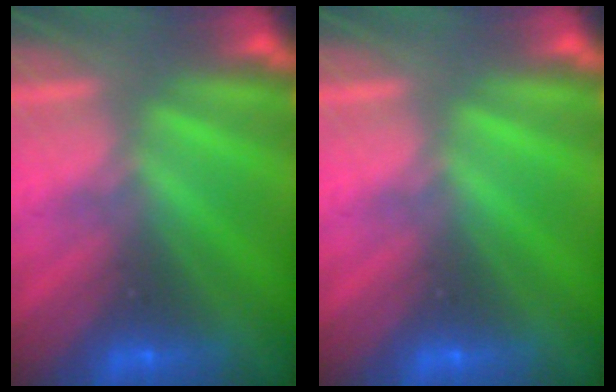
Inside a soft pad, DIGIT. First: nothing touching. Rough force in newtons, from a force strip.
{"total": 0.0}